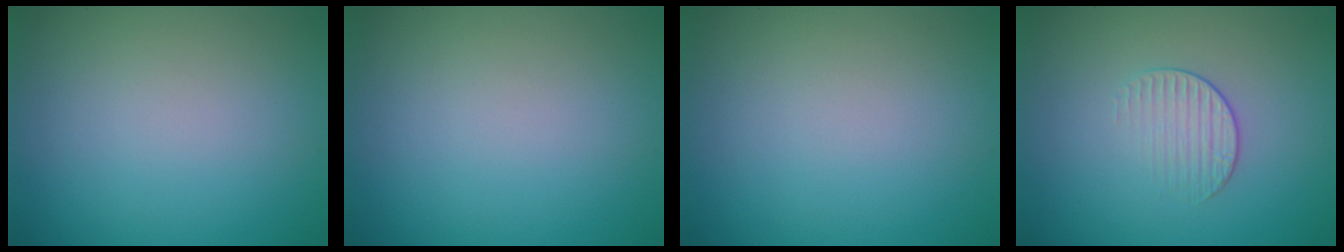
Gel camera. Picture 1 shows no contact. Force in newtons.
{"total": 0.0}
{"total": 0.0}
{"total": 1.7, "press": 1.0, "slide": 1.4}